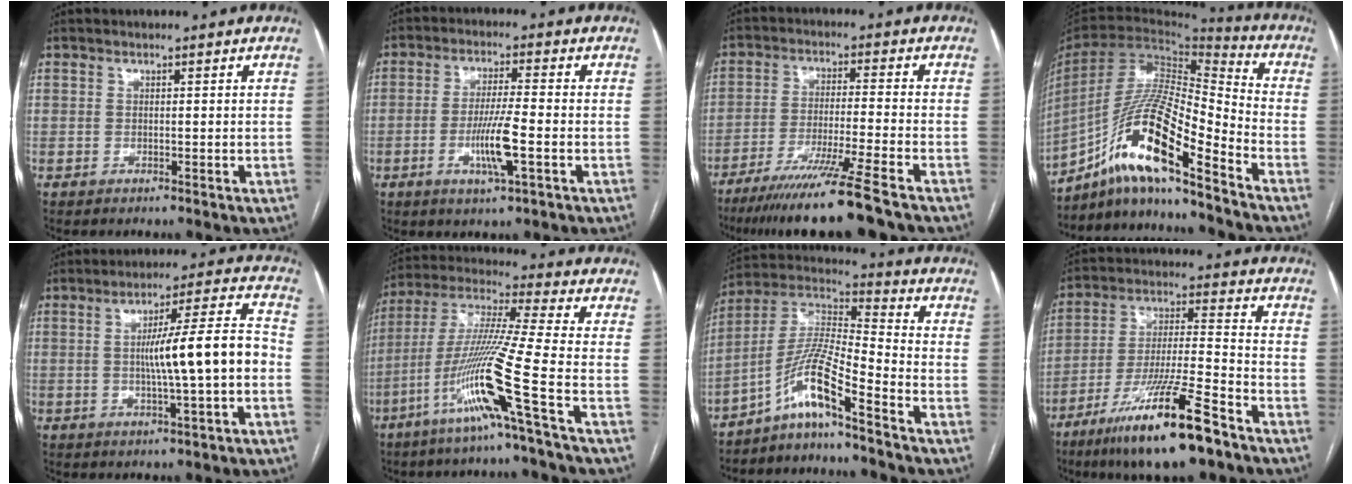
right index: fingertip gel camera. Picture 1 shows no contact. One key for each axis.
{"total": 7.5, "fx": -2.3, "fy": 0.3, "fz": 7.1, "tx": -0.135, "ty": -0.009, "tz": -0.042}
{"total": 13.9, "fx": -10.6, "fy": -1.7, "fz": 8.9, "tx": -0.148, "ty": -0.048, "tz": -0.172}
{"total": 17.4, "fx": -11.2, "fy": 1.4, "fz": 13.2, "tx": -0.262, "ty": 0.000, "tz": -0.204}
{"total": 11.3, "fx": -1.4, "fy": 0.1, "fz": 11.2, "tx": -0.176, "ty": 0.015, "tz": -0.024}
{"total": 15.2, "fx": -6.7, "fy": -2.4, "fz": 13.4, "tx": -0.274, "ty": -0.019, "tz": -0.134}
{"total": 10.0, "fx": -6.7, "fy": -0.2, "fz": 7.4, "tx": -0.157, "ty": 0.011, "tz": -0.132}
{"total": 17.4, "fx": -11.2, "fy": 1.3, "fz": 13.3, "tx": -0.248, "ty": -0.035, "tz": -0.200}